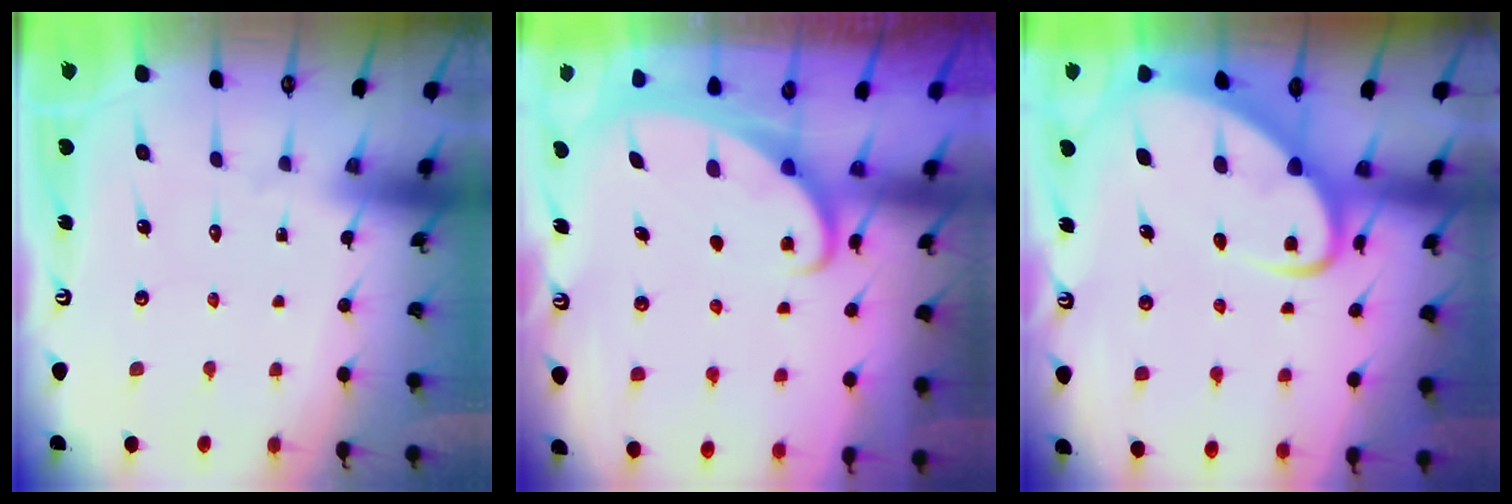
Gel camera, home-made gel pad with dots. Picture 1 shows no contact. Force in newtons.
{"total": 2.1, "press": 2.1, "slide": 0.3}
{"total": 6.8, "press": 6.8, "slide": 0.6}